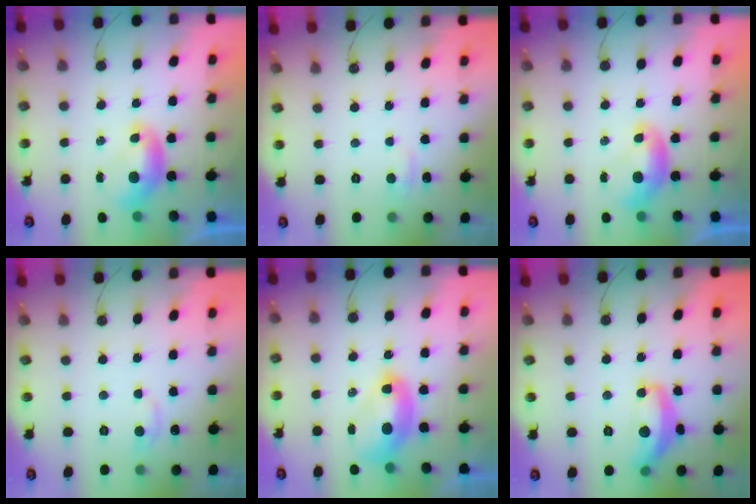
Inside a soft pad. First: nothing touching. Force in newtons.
{"total": 1.6, "press": 1.4, "slide": 0.7}
{"total": 0.0}
{"total": 1.0, "press": 0.6, "slide": 0.9}
{"total": 4.3, "press": 4.2, "slide": 0.9}
{"total": 8.8, "press": 8.7, "slide": 0.8}